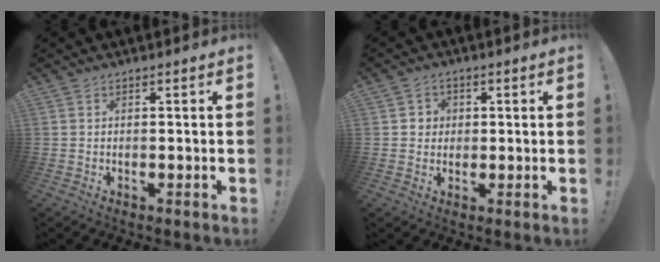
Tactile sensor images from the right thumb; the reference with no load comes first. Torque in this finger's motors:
{"motor_torque": [0.62, 0.73, 0.02, -0.29, 0.00]}